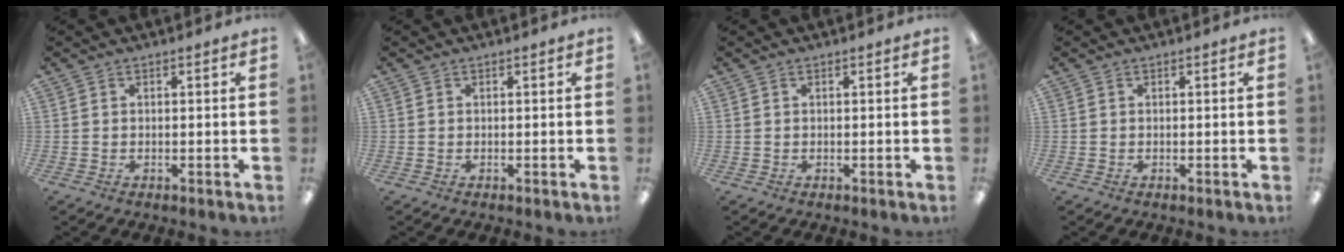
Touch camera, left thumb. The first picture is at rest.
{"total": 0.0}
{"total": 0.0}
{"total": 0.0}